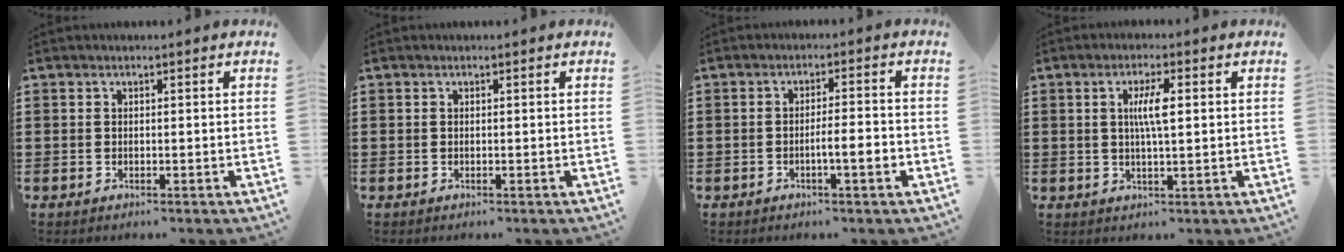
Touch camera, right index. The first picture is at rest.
{"total": 0.0}
{"total": 3.7, "force": [-1.3, 0.4, 3.4], "torque": [-0.060, 0.001, -0.024]}
{"total": 4.3, "force": [0.7, 0.8, 4.2], "torque": [-0.082, 0.005, 0.009]}